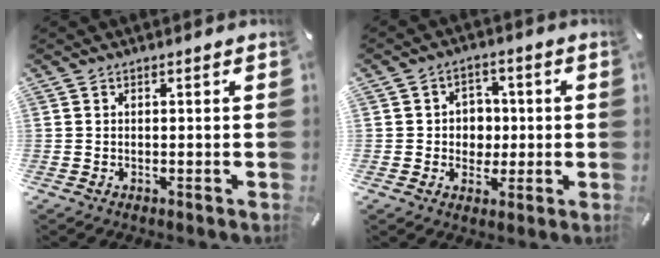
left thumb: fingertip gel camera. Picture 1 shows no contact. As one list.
[{"total": 6.2, "force": [-0.2, 5.9, 1.8], "torque": [-0.016, 0.007, -0.008]}]